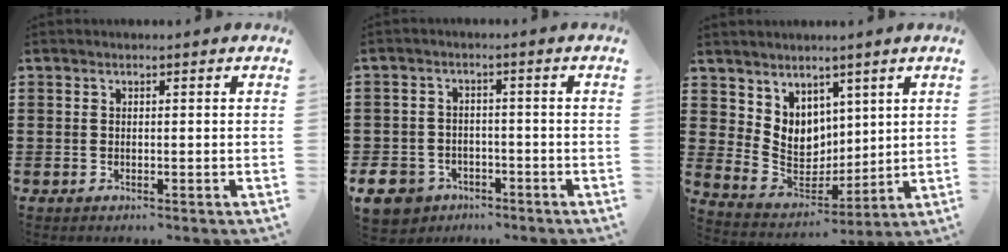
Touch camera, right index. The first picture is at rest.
{"total": 5.1, "force": [-3.7, 3.2, 1.4], "torque": [-0.057, 0.008, -0.079]}
{"total": 6.7, "force": [3.8, 5.4, 1.2], "torque": [-0.048, -0.024, 0.078]}